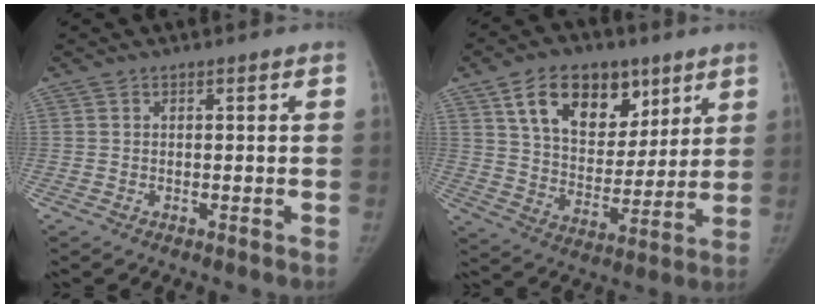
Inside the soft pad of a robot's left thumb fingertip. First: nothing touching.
{"total": 18.0, "force": [9.3, 11.6, 10.2], "torque": [-0.123, -0.035, 0.160]}